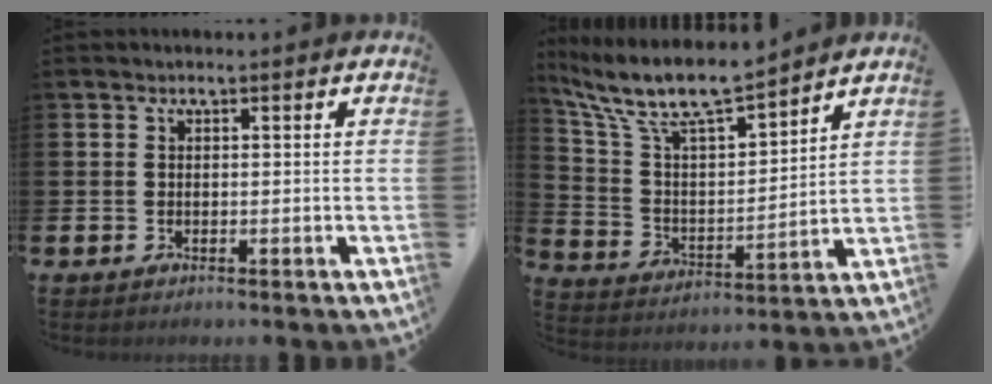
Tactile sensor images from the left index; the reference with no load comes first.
{"total": 9.6, "force": [8.5, 2.0, 4.0], "torque": [-0.123, -0.056, 0.145]}